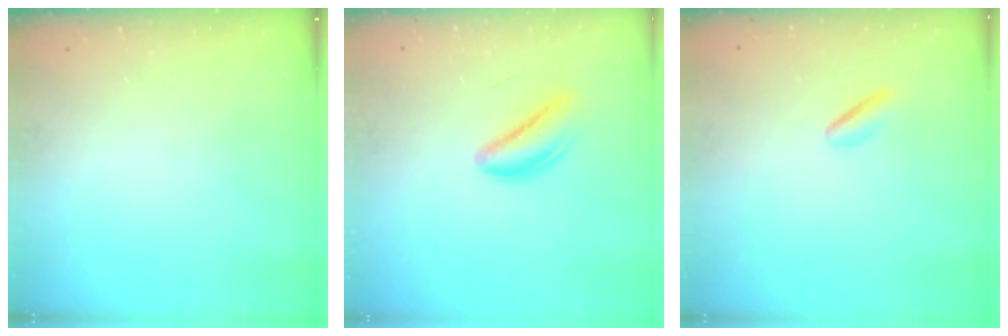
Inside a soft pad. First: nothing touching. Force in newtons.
{"total": 4.6, "press": 4.6, "slide": 0.6}
{"total": 1.2, "press": 1.1, "slide": 0.6}